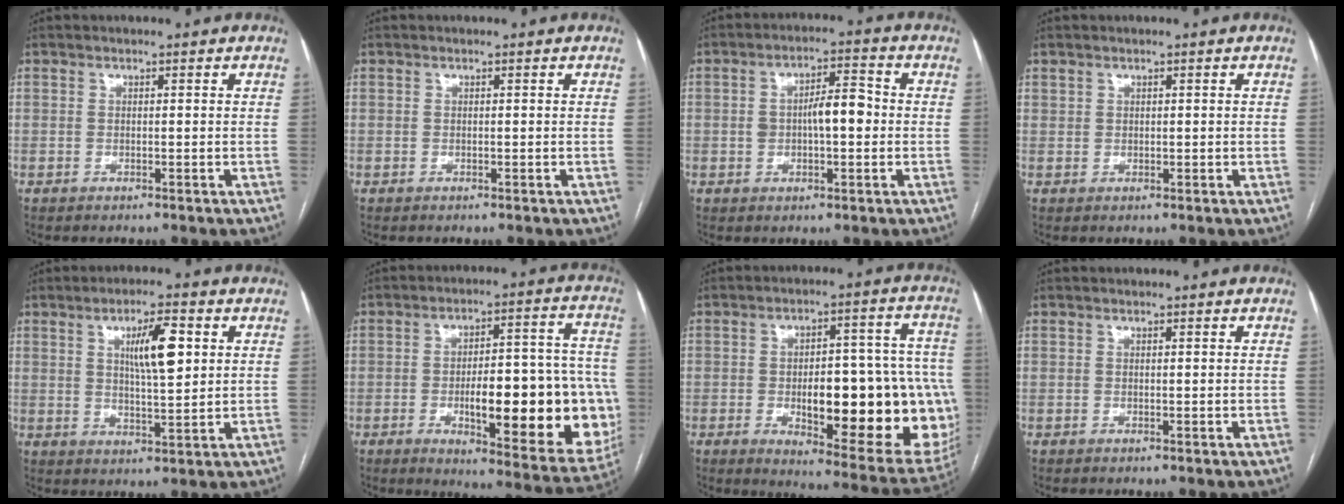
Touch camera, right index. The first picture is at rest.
{"total": 0.0}
{"total": 6.6, "force": [-0.1, 2.4, 6.2], "torque": [-0.106, 0.021, 0.000]}
{"total": 1.0, "force": [0.7, 0.7, 0.2], "torque": [0.004, 0.000, 0.013]}
{"total": 8.1, "force": [2.5, 1.7, 7.5], "torque": [-0.127, 0.005, 0.045]}
{"total": 22.9, "force": [-4.8, 6.1, 21.5], "torque": [-0.221, 0.023, -0.045]}
{"total": 24.8, "force": [-4.2, 7.9, 23.1], "torque": [-0.229, 0.022, -0.028]}
{"total": 0.0}